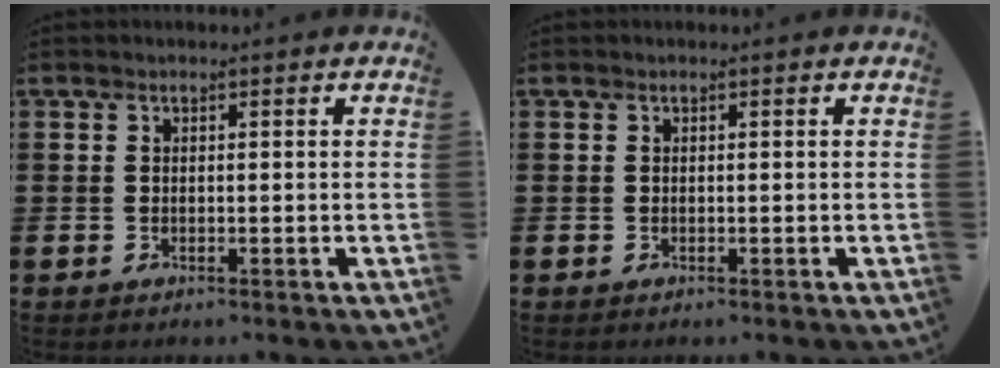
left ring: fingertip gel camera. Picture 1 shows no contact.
{"total": 0.0}